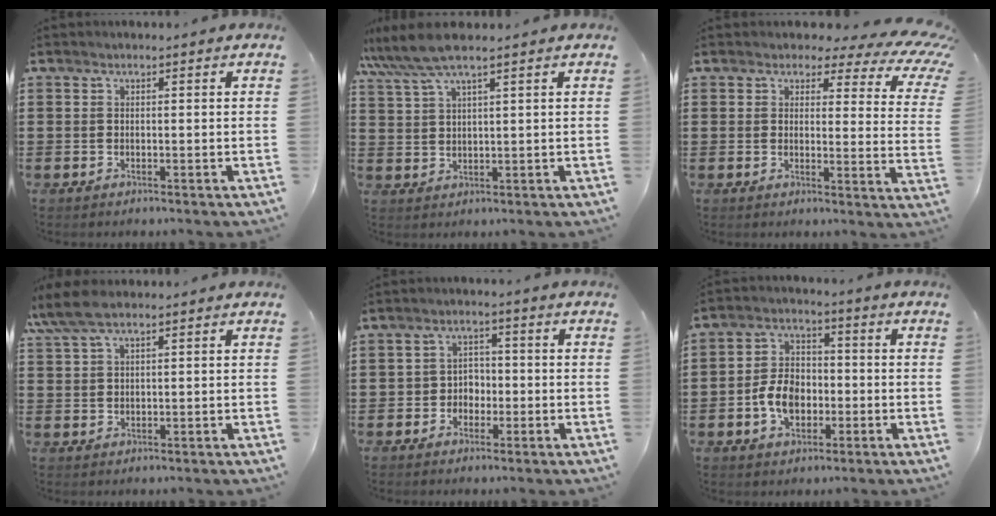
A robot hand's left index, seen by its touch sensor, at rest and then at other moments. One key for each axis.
{"total": 5.9, "fx": 4.5, "fy": 0.6, "fz": 3.9, "tx": -0.094, "ty": -0.007, "tz": 0.078}
{"total": 3.9, "fx": 2.8, "fy": 1.6, "fz": 2.2, "tx": -0.045, "ty": -0.017, "tz": 0.042}
{"total": 5.5, "fx": 3.8, "fy": 1.3, "fz": 3.8, "tx": -0.088, "ty": 0.001, "tz": 0.069}
{"total": 3.1, "fx": -1.3, "fy": 2.7, "fz": 0.9, "tx": -0.029, "ty": 0.007, "tz": -0.031}
{"total": 6.5, "fx": -2.0, "fy": 4.4, "fz": 4.3, "tx": -0.100, "ty": 0.007, "tz": -0.042}